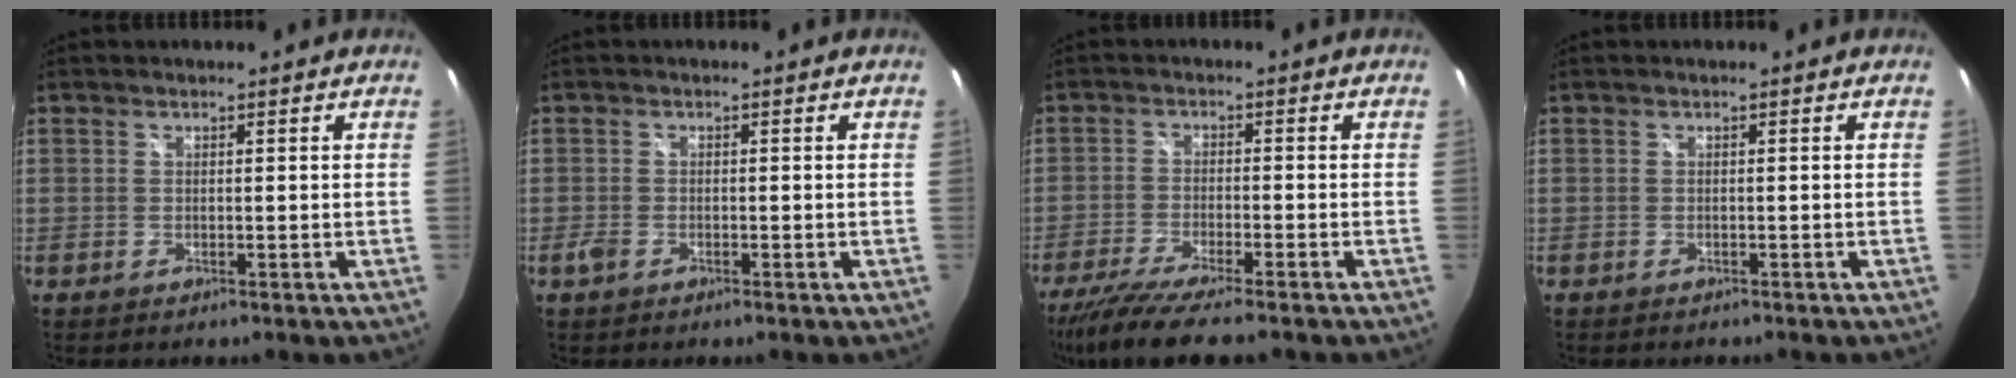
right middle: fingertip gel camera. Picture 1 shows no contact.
{"total": 1.7, "force": [-1.1, 0.8, 1.0], "torque": [-0.022, -0.003, -0.024]}
{"total": 10.3, "force": [-8.4, 0.7, 5.8], "torque": [-0.132, -0.037, -0.146]}
{"total": 0.7, "force": [-0.6, 0.3, 0.1], "torque": [-0.004, -0.002, -0.010]}